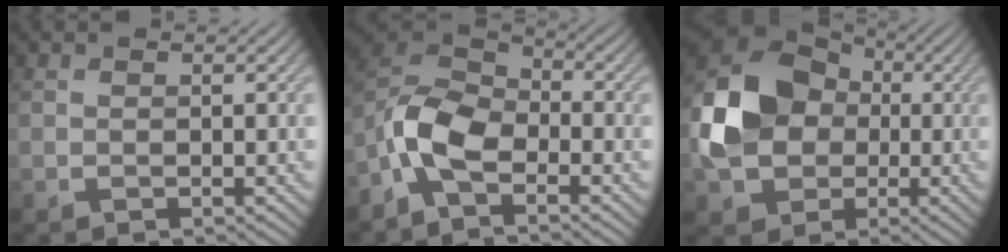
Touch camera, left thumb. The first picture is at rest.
{"total": 8.8, "force": [-4.3, 4.4, 6.2], "torque": [-0.134, 0.004, -0.105]}
{"total": 12.7, "force": [-0.4, 10.2, 7.6], "torque": [-0.179, 0.008, -0.020]}